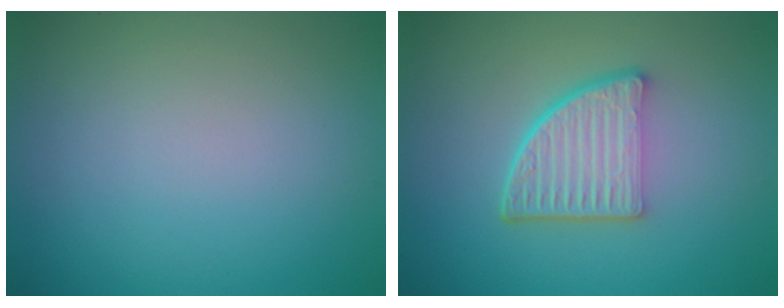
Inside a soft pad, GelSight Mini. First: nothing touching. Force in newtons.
{"total": 5.3, "press": 3.9, "slide": 3.7}